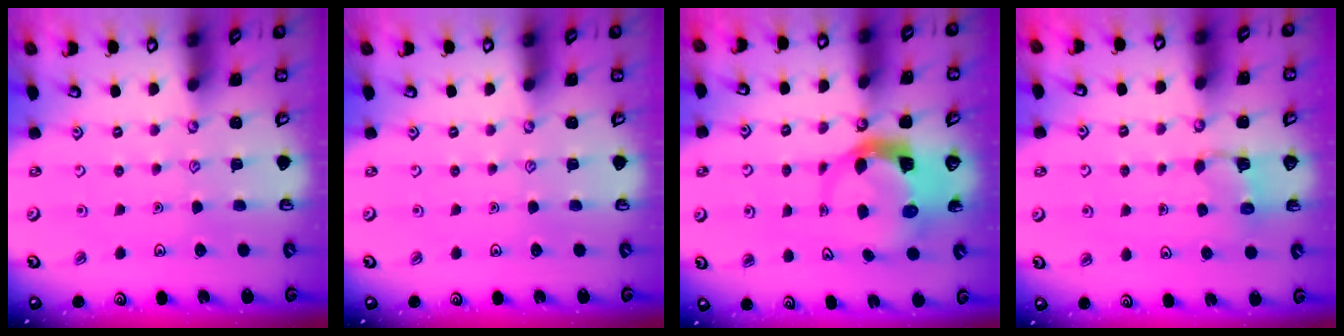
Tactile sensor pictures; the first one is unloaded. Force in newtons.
{"total": 0.0}
{"total": 5.6, "press": 5.5, "slide": 0.6}
{"total": 3.0, "press": 3.0, "slide": 0.6}